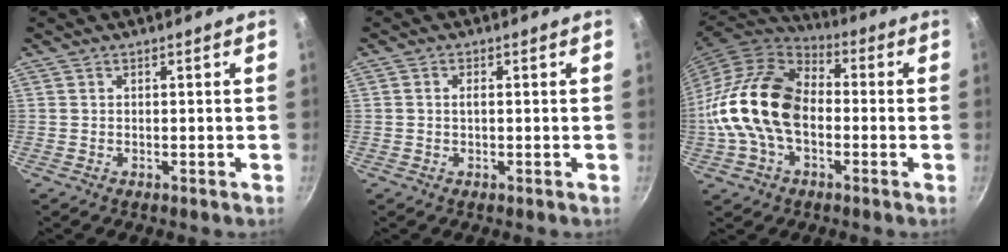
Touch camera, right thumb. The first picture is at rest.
{"total": 1.3, "force": [0.1, 0.8, 1.1], "torque": [-0.019, 0.004, 0.000]}
{"total": 19.1, "force": [-2.0, 13.0, 13.8], "torque": [-0.239, 0.038, -0.051]}